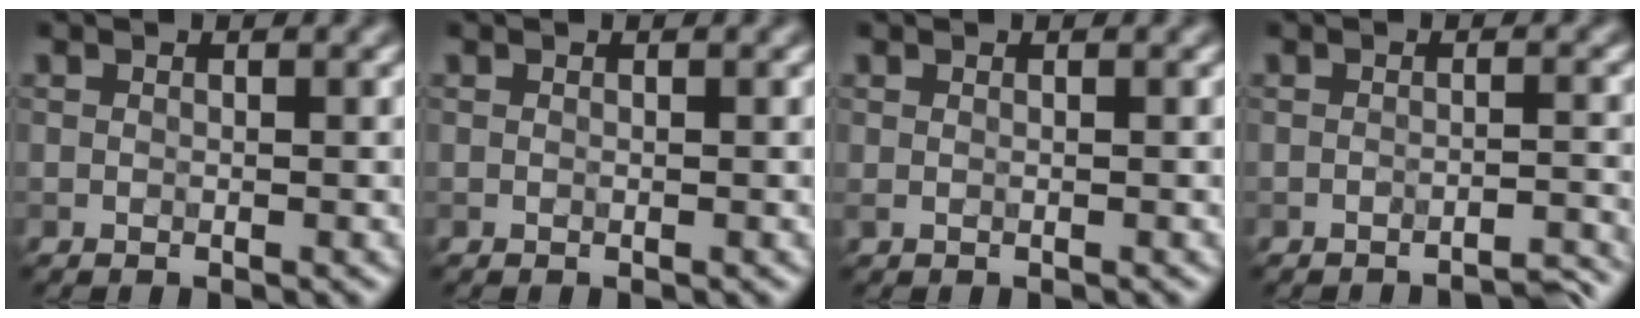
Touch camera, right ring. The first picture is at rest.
{"total": 0.0}
{"total": 0.6, "force": [-0.1, 0.3, 0.5], "torque": [-0.011, 0.001, -0.001]}
{"total": 2.1, "force": [-2.1, -0.2, 0.3], "torque": [0.001, 0.009, -0.028]}